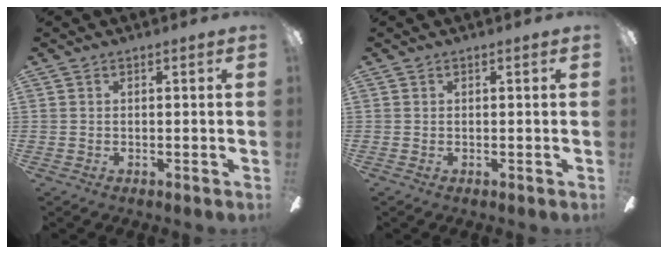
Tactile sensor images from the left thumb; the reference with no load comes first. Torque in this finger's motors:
{"motor_torque": [-0.10, 0.05, -0.07, 0.04, -0.01]}